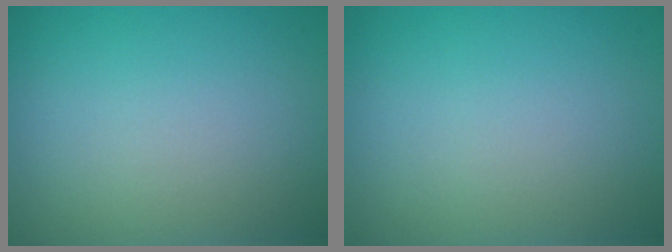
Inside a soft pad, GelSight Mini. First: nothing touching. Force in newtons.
{"total": 0.0}